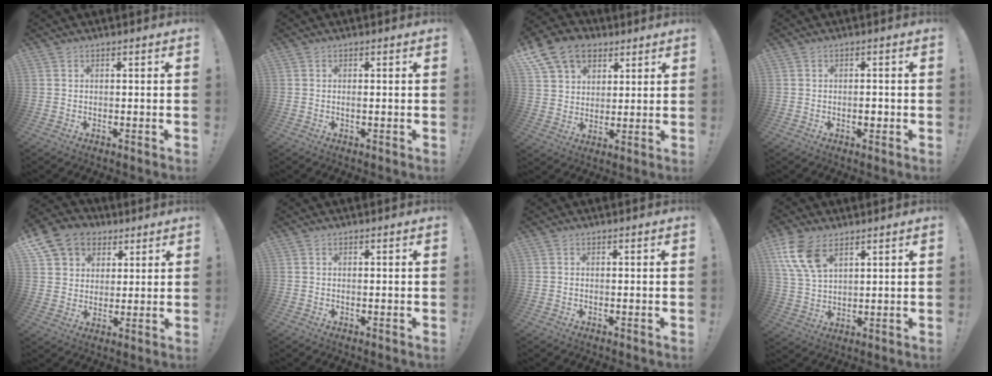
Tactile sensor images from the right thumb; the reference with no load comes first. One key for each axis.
{"total": 0.8, "fx": -0.3, "fy": -0.1, "fz": 0.7, "tx": -0.012, "ty": -0.002, "tz": -0.006}
{"total": 14.0, "fx": 7.3, "fy": 10.4, "fz": 5.8, "tx": -0.096, "ty": -0.033, "tz": 0.145}
{"total": 2.0, "fx": -0.9, "fy": 1.0, "fz": 1.4, "tx": -0.012, "ty": -0.001, "tz": -0.018}
{"total": 12.1, "fx": 6.0, "fy": 9.7, "fz": 4.0, "tx": -0.063, "ty": -0.033, "tz": 0.123}
{"total": 0.0}
{"total": 0.0}
{"total": 11.2, "fx": 6.1, "fy": 6.1, "fz": 7.1, "tx": -0.144, "ty": -0.018, "tz": 0.118}